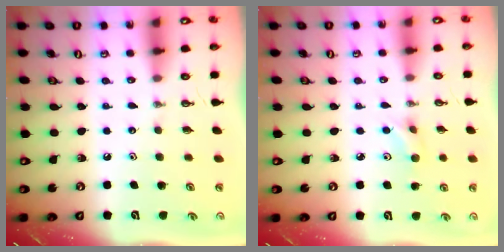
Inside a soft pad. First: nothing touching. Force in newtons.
{"total": 4.6, "press": 4.5, "slide": 0.9}